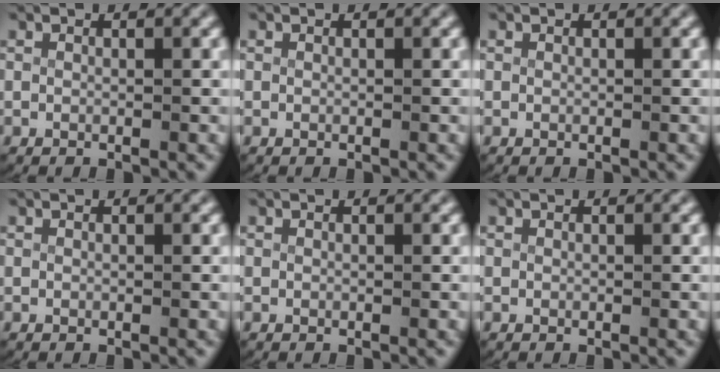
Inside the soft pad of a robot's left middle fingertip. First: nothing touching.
{"total": 0.0}
{"total": 0.0}
{"total": 0.0}
{"total": 0.0}
{"total": 0.0}